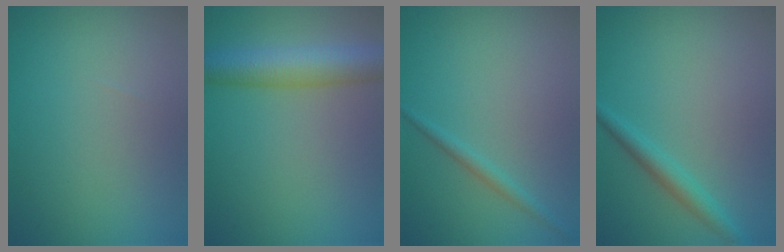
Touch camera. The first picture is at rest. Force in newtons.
{"total": 5.8, "press": 5.8, "slide": 0.3}
{"total": 1.2, "press": 1.2, "slide": 0.0}
{"total": 2.1, "press": 2.1, "slide": 0.1}